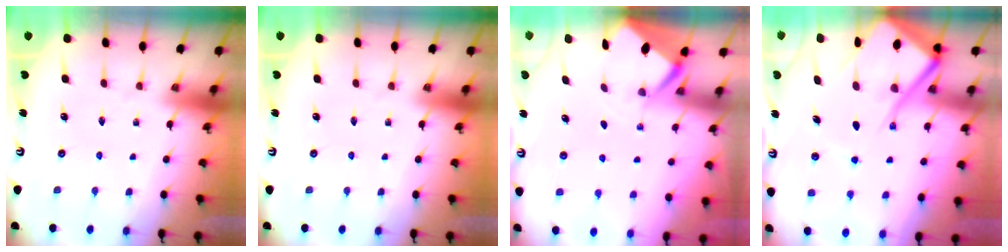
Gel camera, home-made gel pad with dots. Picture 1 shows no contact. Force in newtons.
{"total": 0.0}
{"total": 2.5, "press": 2.5, "slide": 0.3}
{"total": 13.9, "press": 13.8, "slide": 1.7}